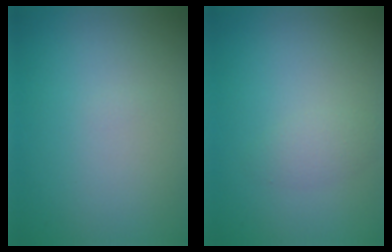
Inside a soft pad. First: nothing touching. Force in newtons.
{"total": 1.3, "press": 1.3, "slide": 0.1}